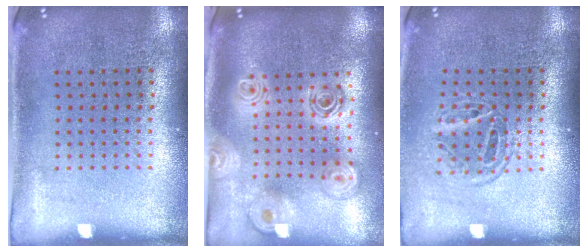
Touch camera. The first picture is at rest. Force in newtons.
{"total": 2.3, "press": 1.8, "slide": 1.4}
{"total": 1.6, "press": 1.2, "slide": 1.0}